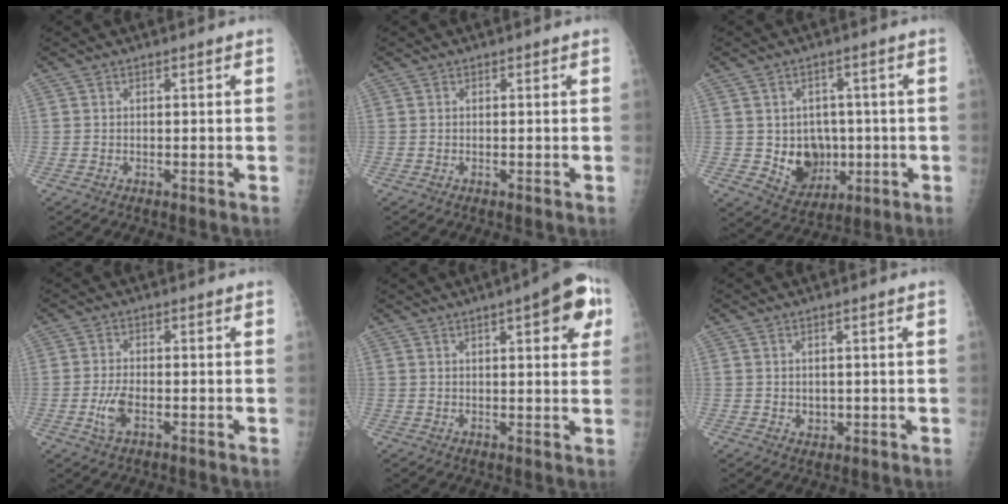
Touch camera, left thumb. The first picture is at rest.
{"total": 0.0}
{"total": 8.9, "force": [-0.9, 7.5, 4.7], "torque": [-0.028, 0.000, 0.004]}
{"total": 3.9, "force": [-1.4, 1.7, 3.2], "torque": [-0.072, 0.006, -0.025]}
{"total": 10.5, "force": [4.5, 3.2, 8.9], "torque": [-0.084, -0.004, 0.049]}
{"total": 1.6, "force": [0.1, 1.3, 1.0], "torque": [-0.005, -0.003, 0.008]}